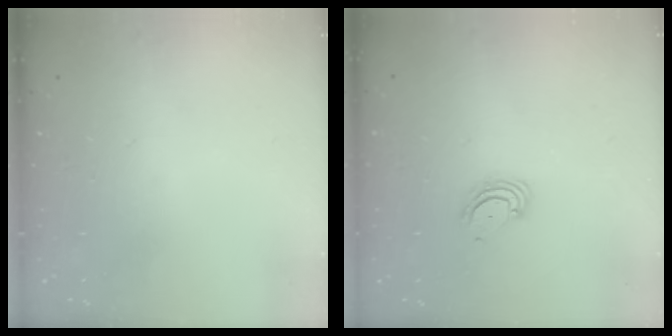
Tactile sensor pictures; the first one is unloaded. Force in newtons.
{"total": 4.5, "press": 4.5, "slide": 0.3}